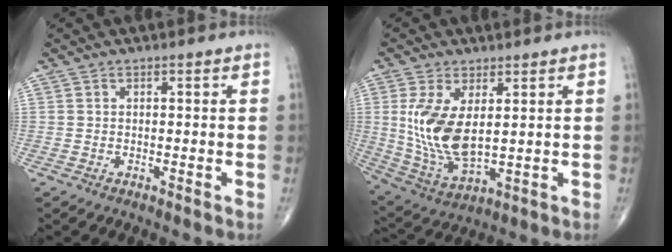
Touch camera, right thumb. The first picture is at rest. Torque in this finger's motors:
{"motor_torque": [0.33, 0.47, 1.72, 0.46, 0.54]}